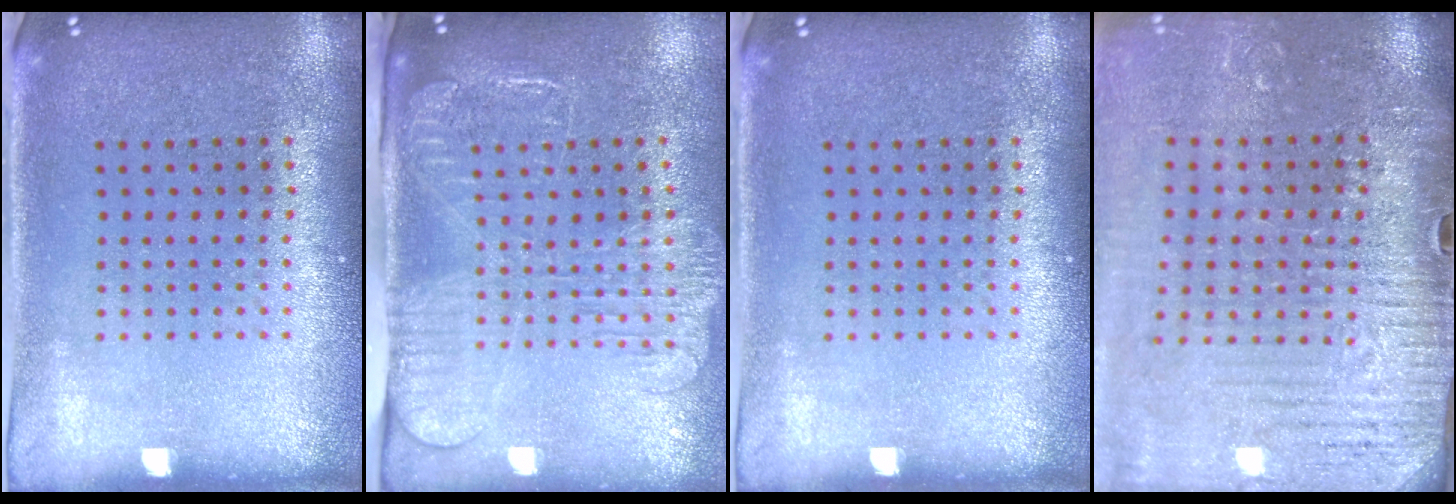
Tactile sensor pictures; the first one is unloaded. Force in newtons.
{"total": 2.6, "press": 2.1, "slide": 1.6}
{"total": 0.0}
{"total": 4.1, "press": 3.8, "slide": 1.4}